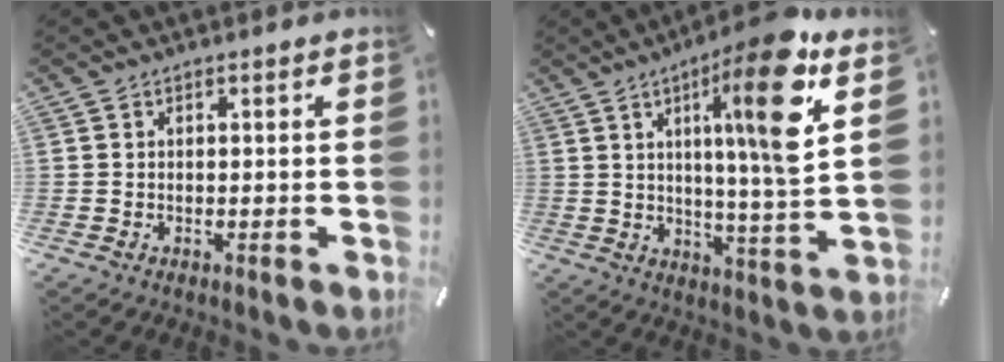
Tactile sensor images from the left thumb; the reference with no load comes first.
{"total": 18.6, "force": [7.2, 2.2, 17.1], "torque": [-0.267, -0.026, 0.092]}